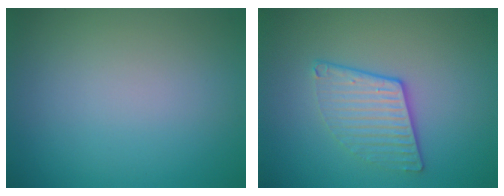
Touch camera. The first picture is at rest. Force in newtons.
{"total": 3.2, "press": 2.8, "slide": 1.6}